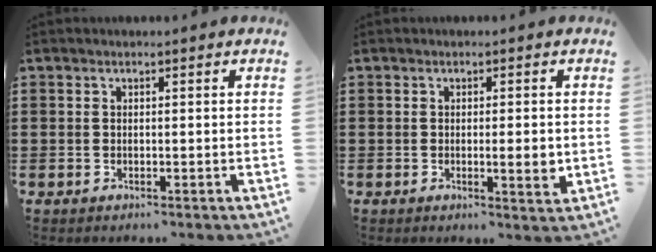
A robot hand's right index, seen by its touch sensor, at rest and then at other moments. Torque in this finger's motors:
{"motor_torque": [1.16, -0.07, 0.18, 0.08]}